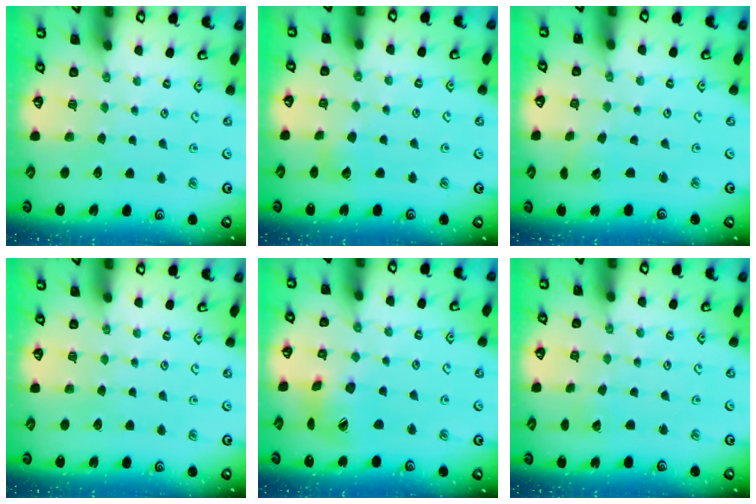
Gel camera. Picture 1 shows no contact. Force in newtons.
{"total": 4.1, "press": 4.0, "slide": 0.5}
{"total": 1.7, "press": 1.7, "slide": 0.1}
{"total": 0.0}
{"total": 11.4, "press": 11.3, "slide": 1.4}
{"total": 2.0, "press": 2.0, "slide": 0.2}